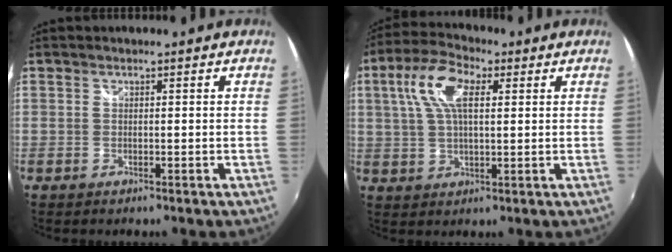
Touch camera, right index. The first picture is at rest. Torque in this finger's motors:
{"motor_torque": [0.56, -0.09, 0.41, 0.15]}